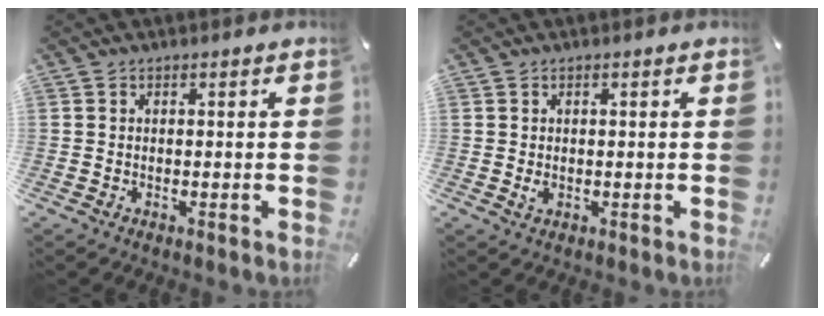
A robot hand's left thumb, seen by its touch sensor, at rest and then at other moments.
{"total": 1.0, "force": [0.0, 0.6, 0.7], "torque": [-0.015, 0.002, -0.001]}